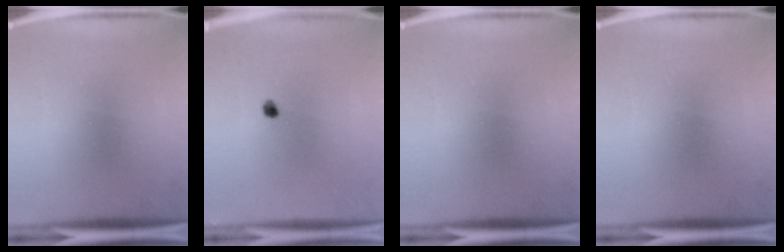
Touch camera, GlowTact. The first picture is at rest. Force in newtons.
{"total": 1.2}
{"total": 0.0}
{"total": 0.0}